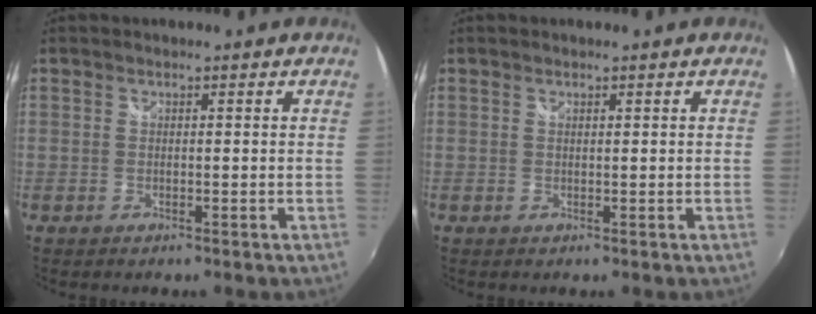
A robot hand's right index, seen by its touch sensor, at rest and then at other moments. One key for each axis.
{"total": 0.0}